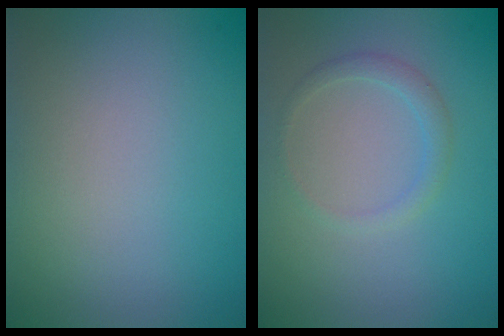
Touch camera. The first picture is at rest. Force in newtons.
{"total": 1.4, "press": 1.4, "slide": 0.1}